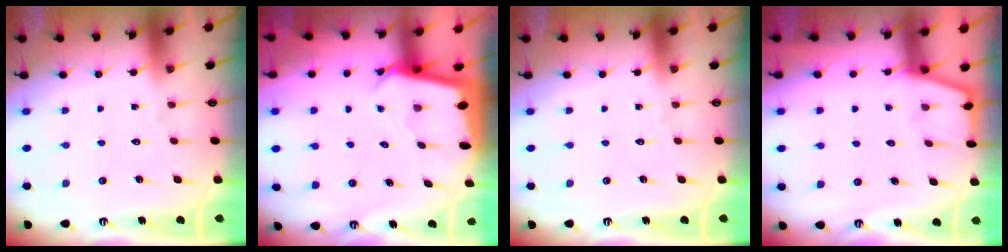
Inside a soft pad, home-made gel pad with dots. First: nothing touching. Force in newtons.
{"total": 2.6, "press": 2.6, "slide": 0.2}
{"total": 0.0}
{"total": 1.6, "press": 1.6, "slide": 0.3}